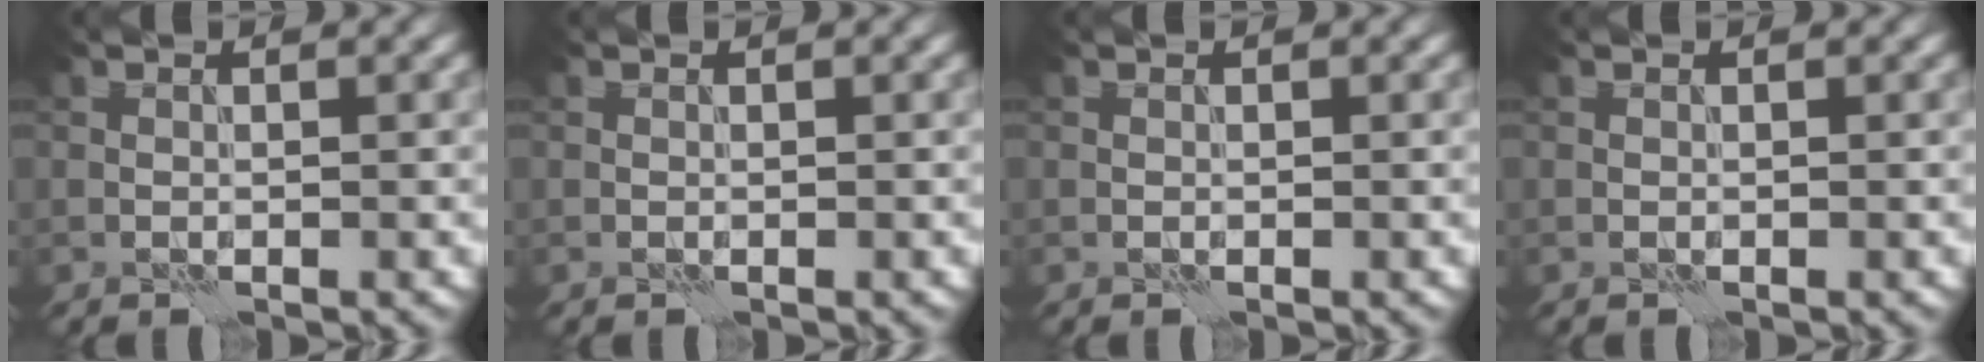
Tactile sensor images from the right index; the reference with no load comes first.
{"total": 0.0}
{"total": 0.0}
{"total": 0.0}